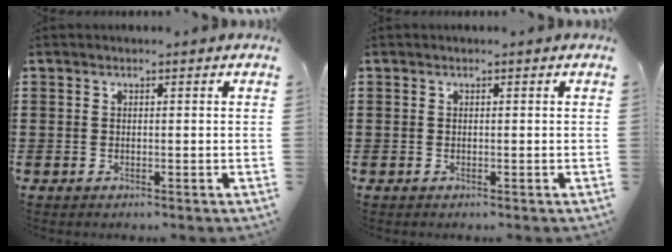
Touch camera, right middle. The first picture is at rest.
{"total": 0.0}